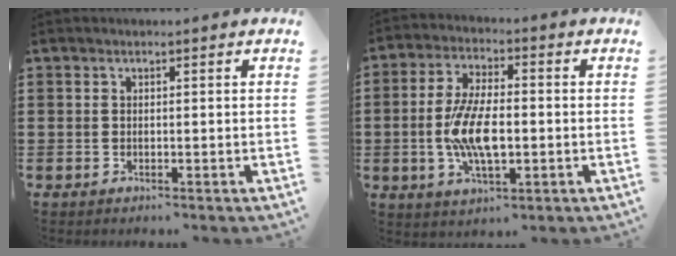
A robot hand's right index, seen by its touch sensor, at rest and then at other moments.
{"total": 9.3, "force": [-1.4, 3.9, 8.3], "torque": [-0.183, -0.004, -0.030]}